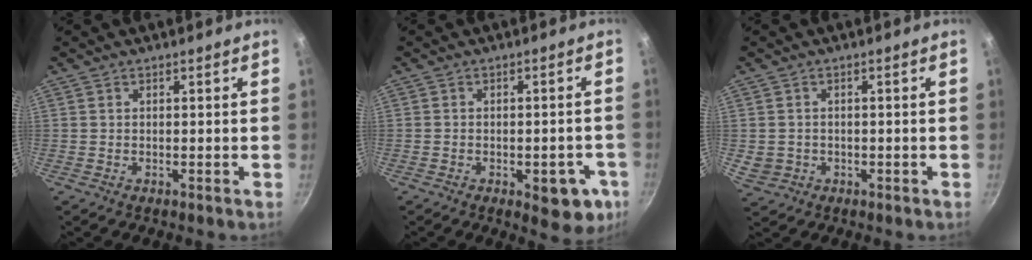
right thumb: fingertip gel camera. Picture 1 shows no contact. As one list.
[{"total": 9.0, "force": [-3.4, 4.4, 7.1], "torque": [-0.049, 0.015, -0.037]}, {"total": 3.5, "force": [-0.5, 3.1, 1.4], "torque": [-0.022, 0.009, 0.004]}]